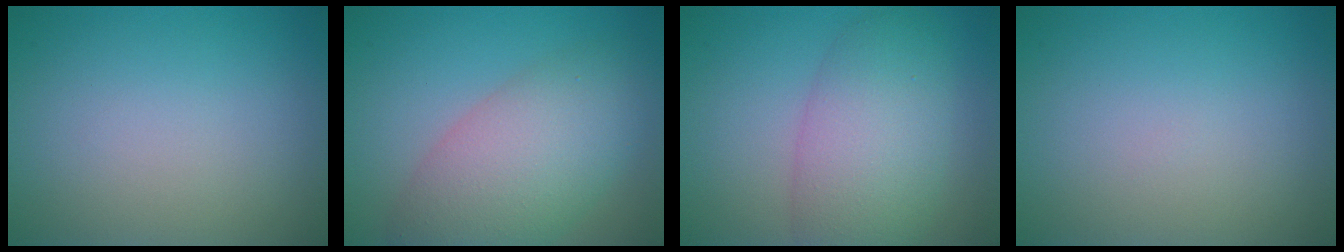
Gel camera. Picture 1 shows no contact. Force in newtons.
{"total": 7.7, "press": 7.7, "slide": 0.2}
{"total": 6.6, "press": 6.6, "slide": 0.4}
{"total": 0.0}